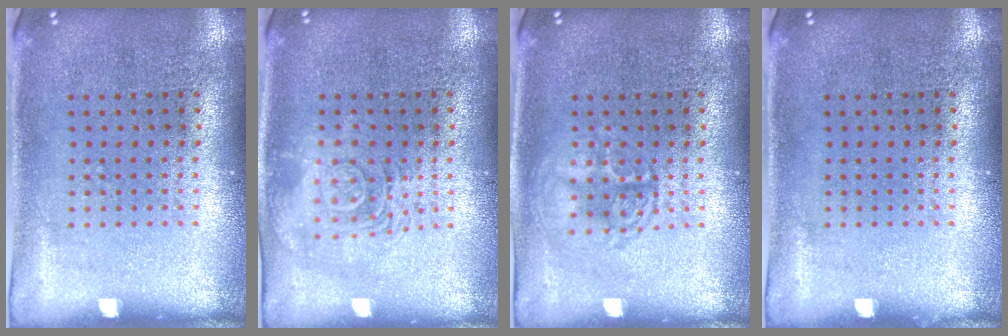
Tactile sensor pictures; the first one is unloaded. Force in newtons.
{"total": 2.6, "press": 2.6, "slide": 0.4}
{"total": 2.4, "press": 2.3, "slide": 0.3}
{"total": 0.0}